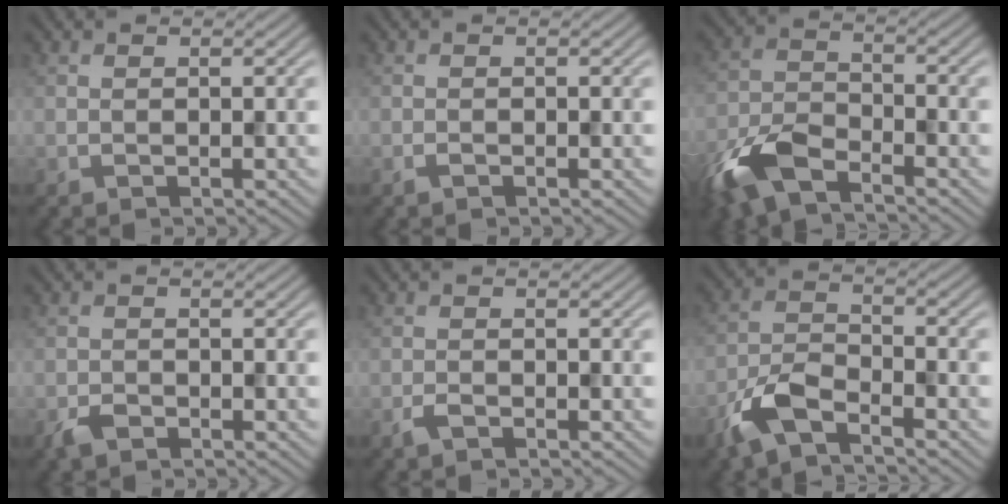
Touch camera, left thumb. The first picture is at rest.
{"total": 0.6, "force": [-0.4, 0.1, 0.4], "torque": [-0.008, 0.002, -0.007]}
{"total": 9.0, "force": [-6.2, 3.6, 5.5], "torque": [-0.125, -0.014, -0.139]}
{"total": 2.0, "force": [-1.3, 1.1, 1.0], "torque": [-0.022, -0.002, -0.029]}
{"total": 1.3, "force": [-0.9, 0.4, 0.8], "torque": [-0.019, 0.001, -0.019]}
{"total": 6.6, "force": [-4.5, 2.4, 4.1], "torque": [-0.093, -0.003, -0.104]}